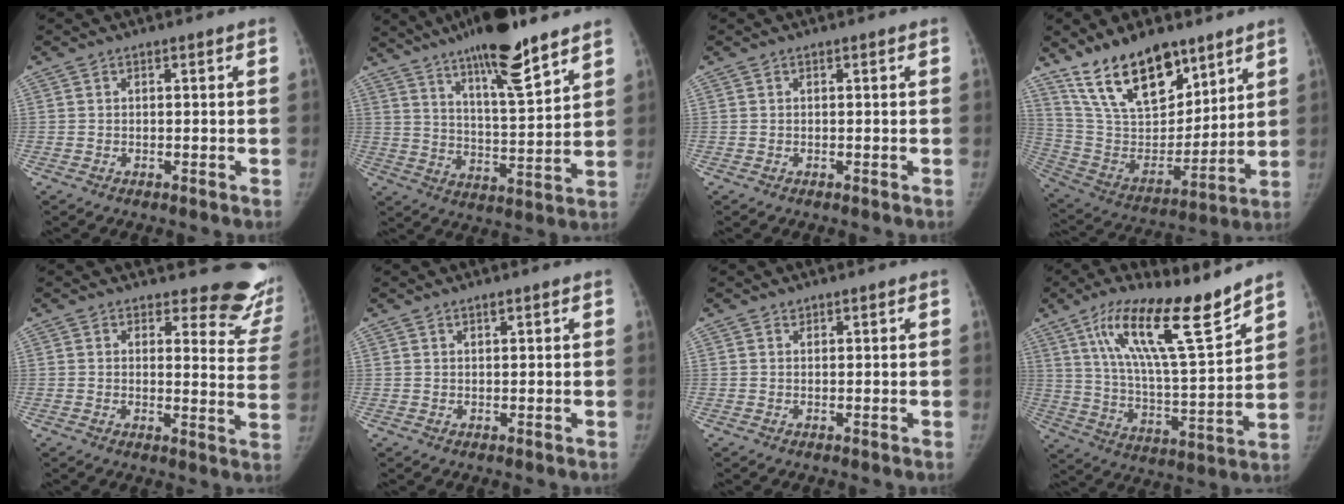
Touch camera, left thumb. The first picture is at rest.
{"total": 17.1, "force": [12.0, 2.8, 11.8], "torque": [-0.179, -0.062, 0.199]}
{"total": 0.0}
{"total": 20.4, "force": [14.2, 9.5, 11.2], "torque": [-0.149, -0.069, 0.266]}
{"total": 13.7, "force": [12.5, 4.4, 3.5], "torque": [0.009, -0.123, 0.116]}
{"total": 1.0, "force": [0.8, 0.2, 0.6], "torque": [-0.008, -0.006, 0.016]}
{"total": 0.7, "force": [0.6, 0.3, 0.0], "torque": [0.003, -0.005, 0.009]}
{"total": 18.8, "force": [12.7, 3.3, 13.5], "torque": [-0.207, -0.070, 0.223]}